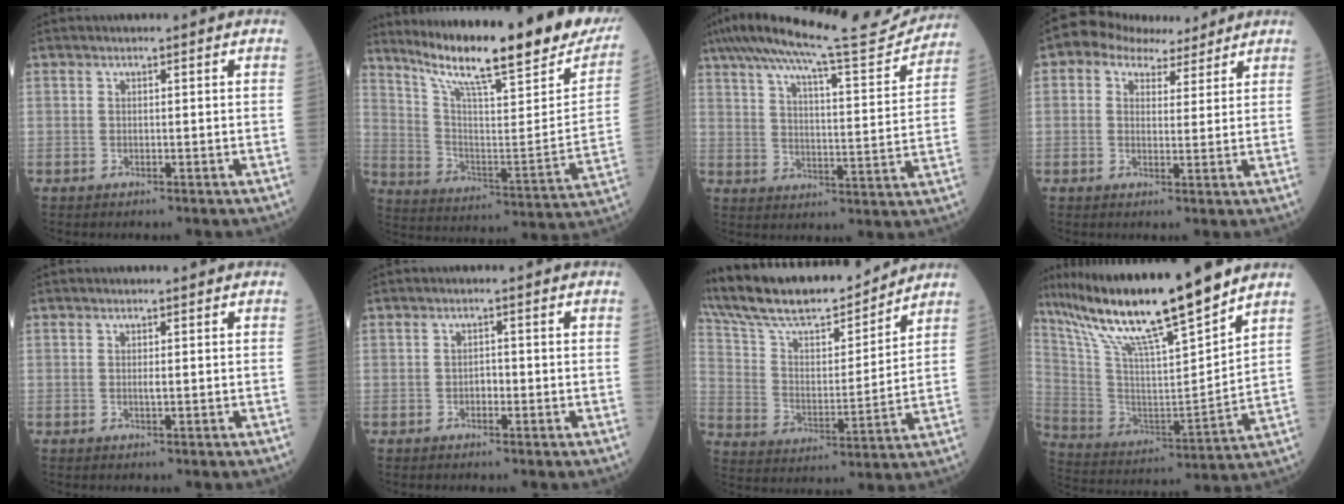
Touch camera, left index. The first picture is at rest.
{"total": 27.5, "force": [21.6, 3.2, 16.6], "torque": [-0.268, -0.056, 0.303]}
{"total": 16.9, "force": [15.3, 1.5, 6.9], "torque": [-0.114, -0.003, 0.211]}
{"total": 6.0, "force": [4.3, 3.7, 1.9], "torque": [-0.033, 0.025, 0.069]}
{"total": 0.5, "force": [-0.2, 0.0, 0.5], "torque": [-0.013, -0.006, -0.004]}
{"total": 1.2, "force": [-0.8, 0.6, 0.7], "torque": [-0.008, -0.001, -0.015]}
{"total": 18.5, "force": [16.8, 2.5, 7.5], "torque": [-0.146, 0.004, 0.288]}
{"total": 20.0, "force": [15.7, 0.5, 12.3], "torque": [-0.228, 0.001, 0.283]}